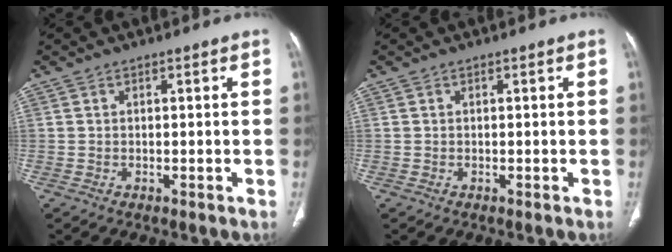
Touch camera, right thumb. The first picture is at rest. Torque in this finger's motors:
{"motor_torque": [0.01, 0.01, -0.07, 0.07, 0.04]}